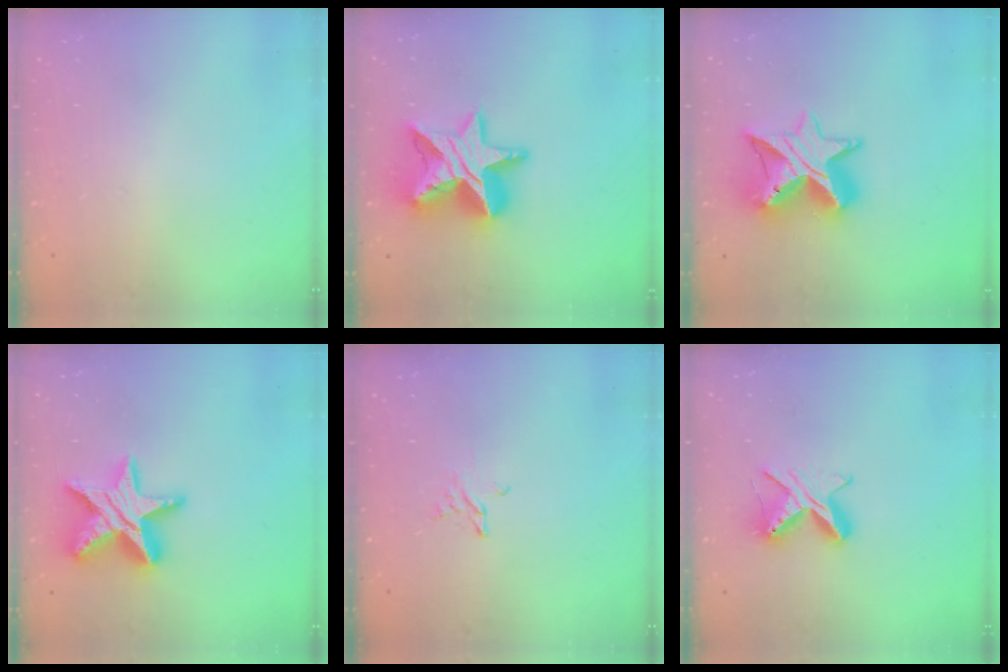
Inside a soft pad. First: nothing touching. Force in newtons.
{"total": 18.7, "press": 18.7, "slide": 1.2}
{"total": 13.9, "press": 13.8, "slide": 1.1}
{"total": 16.8, "press": 16.8, "slide": 1.2}
{"total": 2.3, "press": 2.2, "slide": 0.2}
{"total": 8.1, "press": 8.1, "slide": 0.6}